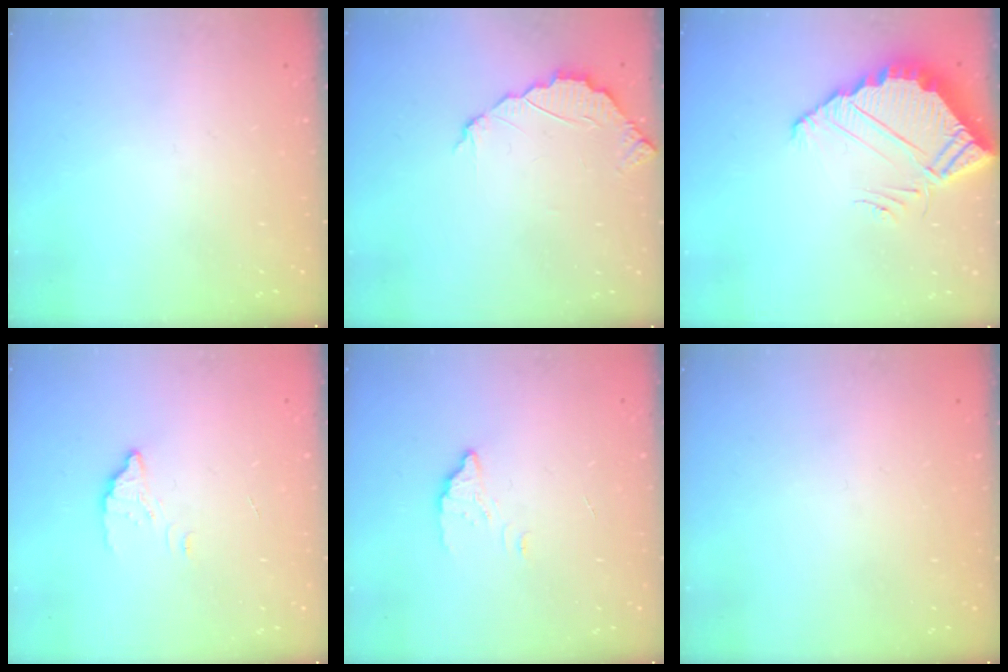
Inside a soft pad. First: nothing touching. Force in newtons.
{"total": 3.7, "press": 3.7, "slide": 0.3}
{"total": 5.9, "press": 5.9, "slide": 0.3}
{"total": 2.9, "press": 2.9, "slide": 0.2}
{"total": 2.9, "press": 2.9, "slide": 0.2}
{"total": 2.3, "press": 2.3, "slide": 0.1}